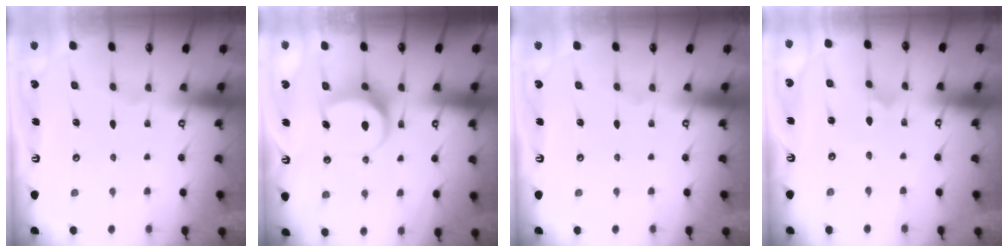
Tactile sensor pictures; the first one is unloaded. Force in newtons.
{"total": 7.8, "press": 7.8, "slide": 0.8}
{"total": 0.0}
{"total": 1.0, "press": 1.0, "slide": 0.0}